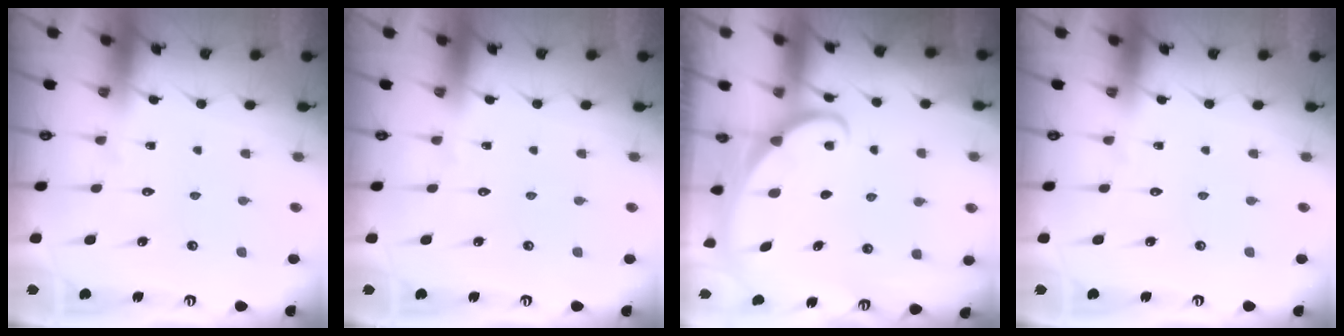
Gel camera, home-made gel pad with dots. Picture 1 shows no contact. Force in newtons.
{"total": 0.0}
{"total": 1.6, "press": 1.6, "slide": 0.1}
{"total": 0.0}